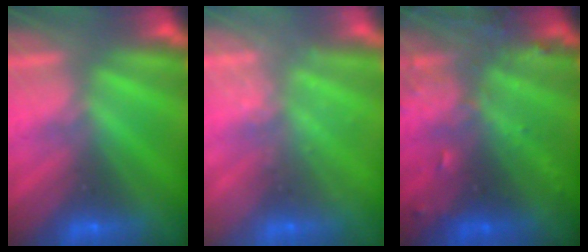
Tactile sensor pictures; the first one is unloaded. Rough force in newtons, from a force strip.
{"total": 2.1}
{"total": 7.2}